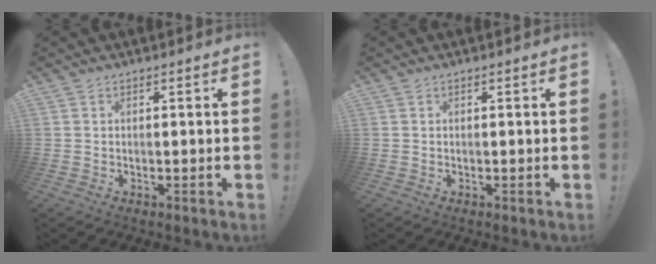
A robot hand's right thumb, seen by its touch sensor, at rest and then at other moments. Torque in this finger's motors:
{"motor_torque": [0.00, 0.00, -0.03, -0.03, 0.00]}